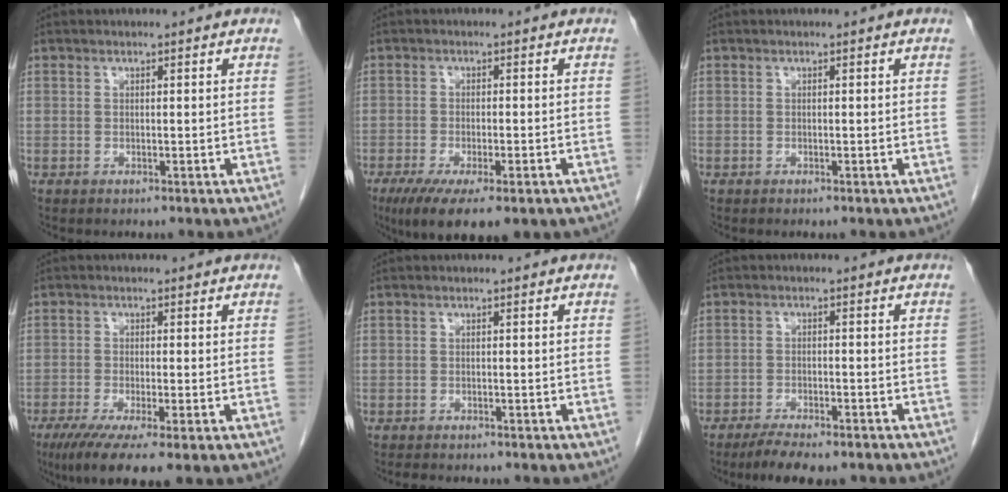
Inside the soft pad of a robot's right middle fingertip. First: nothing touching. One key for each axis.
{"total": 11.0, "fx": -7.1, "fy": 3.1, "fz": 7.8, "tx": -0.116, "ty": -0.021, "tz": -0.105}
{"total": 0.0}
{"total": 8.8, "fx": -5.2, "fy": 1.2, "fz": 7.0, "tx": -0.108, "ty": -0.023, "tz": -0.083}
{"total": 2.8, "fx": -2.5, "fy": 0.6, "fz": 1.2, "tx": -0.021, "ty": -0.006, "tz": -0.031}
{"total": 7.1, "fx": -5.8, "fy": 1.5, "fz": 3.8, "tx": -0.059, "ty": -0.012, "tz": -0.089}